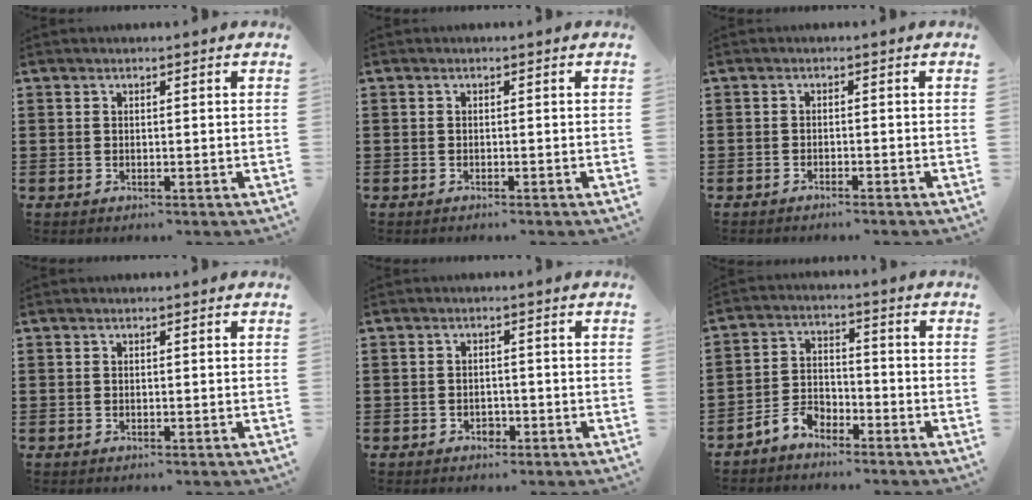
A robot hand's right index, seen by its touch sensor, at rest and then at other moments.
{"total": 0.5, "force": [-0.5, -0.1, 0.1], "torque": [-0.002, -0.002, -0.011]}
{"total": 1.2, "force": [-1.2, -0.1, 0.2], "torque": [-0.009, -0.001, -0.022]}
{"total": 0.0}
{"total": 1.4, "force": [-1.0, 0.9, 0.4], "torque": [-0.014, -0.004, -0.021]}
{"total": 4.5, "force": [-3.8, 1.9, 1.3], "torque": [-0.048, 0.004, -0.081]}